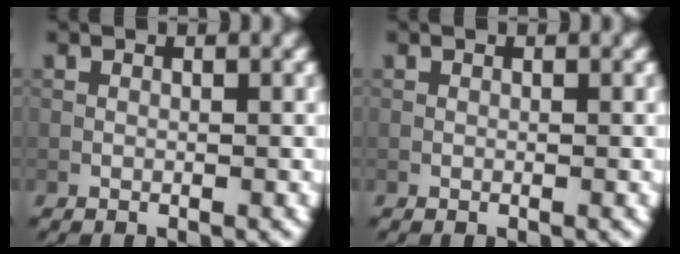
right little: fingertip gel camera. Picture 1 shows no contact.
{"total": 0.0}